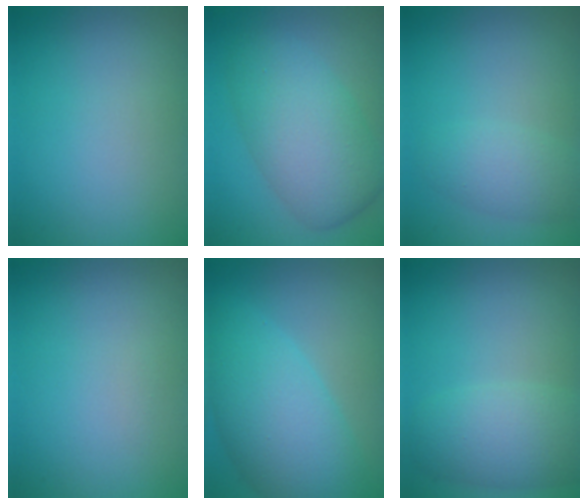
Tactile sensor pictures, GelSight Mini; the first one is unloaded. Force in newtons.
{"total": 7.4, "press": 7.4, "slide": 0.1}
{"total": 2.7, "press": 2.7, "slide": 0.1}
{"total": 0.0}
{"total": 8.4, "press": 8.4, "slide": 0.3}
{"total": 4.6, "press": 4.6, "slide": 0.2}